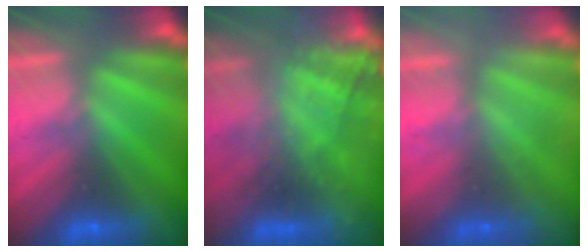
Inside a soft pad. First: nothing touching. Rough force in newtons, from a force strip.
{"total": 8.8}
{"total": 2.3}